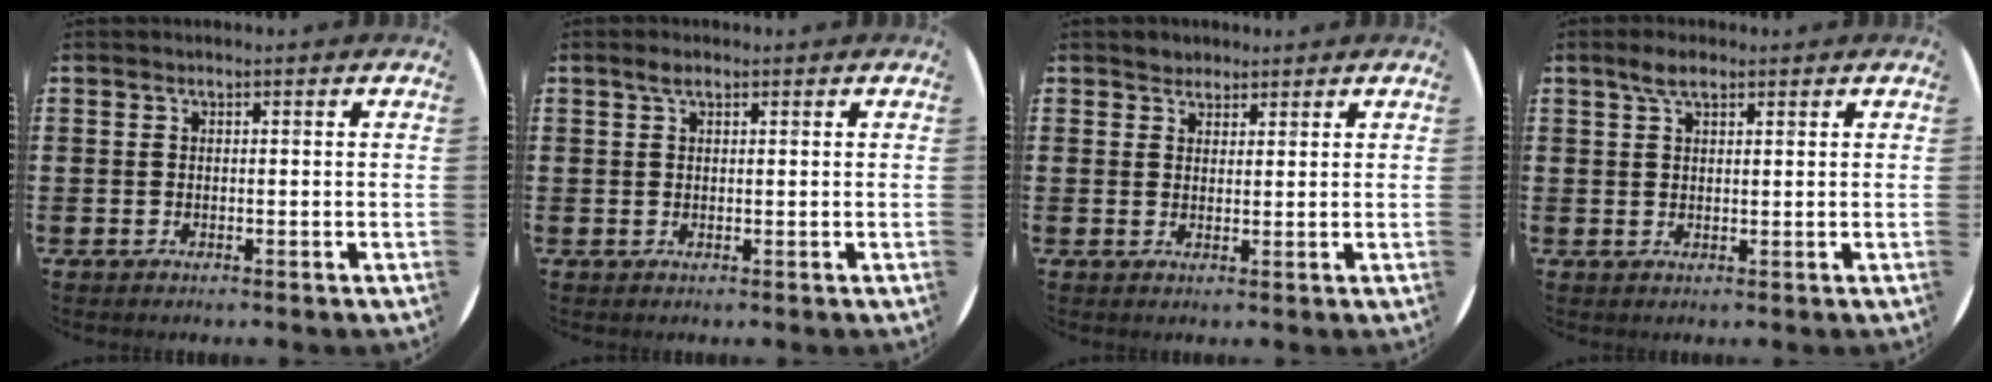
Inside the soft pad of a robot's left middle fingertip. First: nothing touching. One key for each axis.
{"total": 1.4, "fx": 0.9, "fy": 0.7, "fz": 0.9, "tx": -0.020, "ty": 0.005, "tz": 0.015}
{"total": 1.9, "fx": 1.7, "fy": 0.8, "fz": -0.2, "tx": 0.008, "ty": 0.000, "tz": 0.033}
{"total": 2.8, "fx": 2.0, "fy": 1.1, "fz": 1.7, "tx": -0.029, "ty": 0.005, "tz": 0.033}